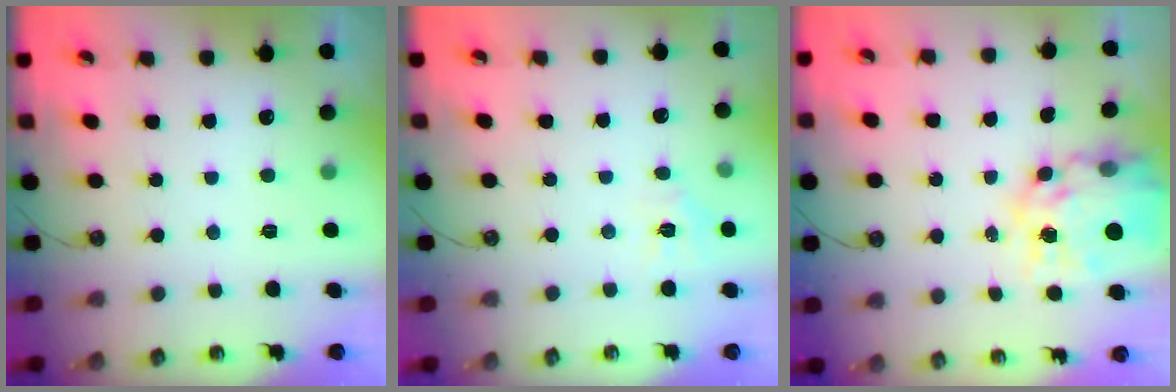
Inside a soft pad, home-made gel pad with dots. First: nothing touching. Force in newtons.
{"total": 5.5, "press": 5.5, "slide": 0.5}
{"total": 15.1, "press": 15.0, "slide": 1.4}